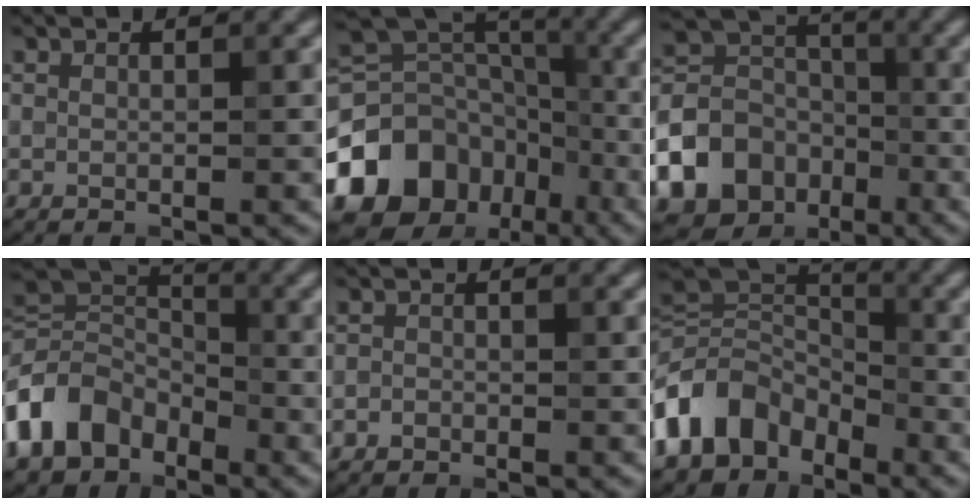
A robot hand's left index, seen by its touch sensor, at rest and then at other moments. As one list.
[{"total": 16.4, "force": [-7.6, 12.8, 6.9], "torque": [-0.159, -0.008, -0.120]}, {"total": 13.5, "force": [-5.5, 11.0, 5.5], "torque": [-0.133, -0.014, -0.112]}, {"total": 7.9, "force": [-3.9, 5.7, 3.8], "torque": [-0.077, 0.005, -0.093]}, {"total": 1.0, "force": [-0.4, 0.8, 0.2], "torque": [0.015, 0.002, -0.016]}, {"total": 8.8, "force": [-4.4, 6.1, 4.6], "torque": [-0.093, 0.006, -0.101]}]